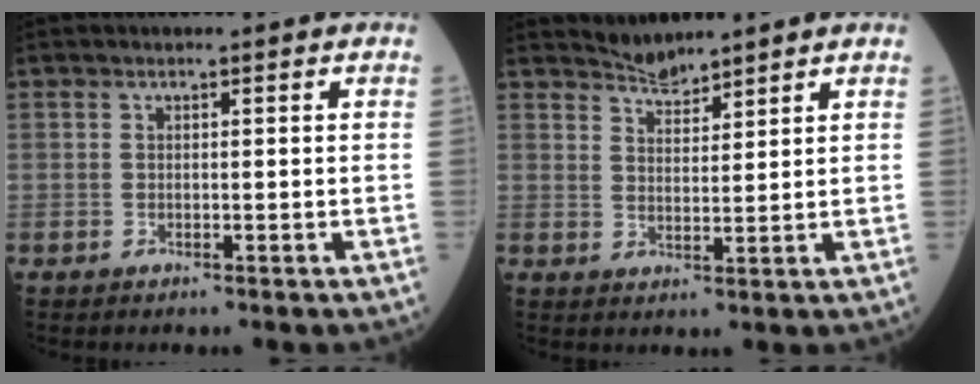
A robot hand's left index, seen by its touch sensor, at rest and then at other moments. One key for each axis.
{"total": 3.4, "fx": 3.4, "fy": 0.1, "fz": 0.0, "tx": -0.005, "ty": 0.005, "tz": 0.065}